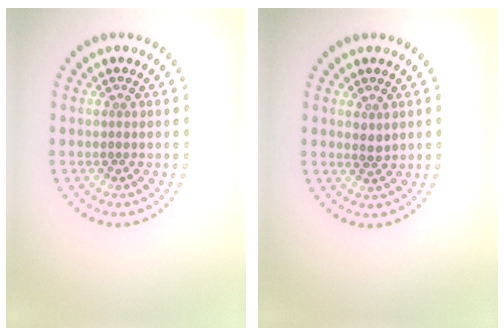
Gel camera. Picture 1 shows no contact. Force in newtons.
{"total": 0.9, "press": 0.9, "slide": 0.3}